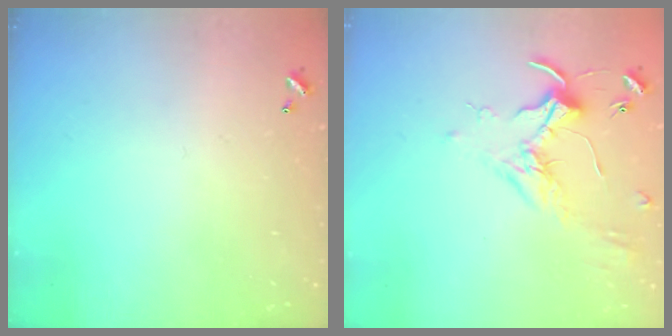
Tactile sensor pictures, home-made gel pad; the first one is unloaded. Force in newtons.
{"total": 1.7, "press": 1.6, "slide": 0.4}